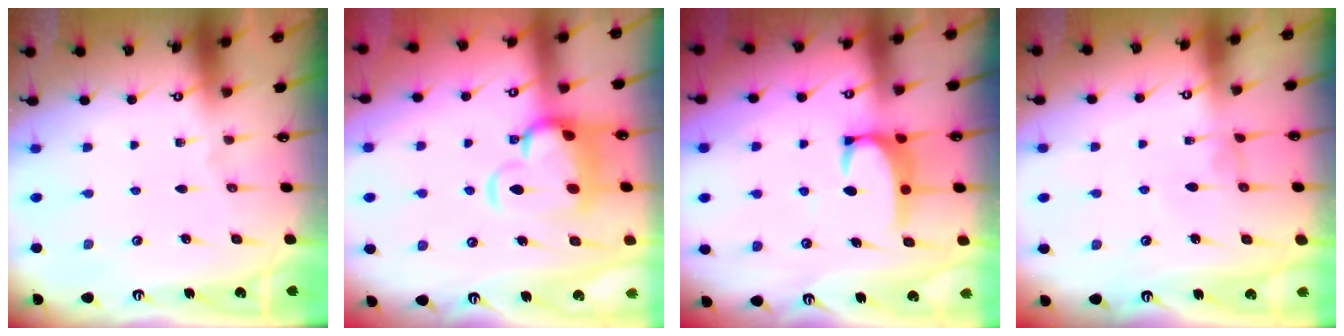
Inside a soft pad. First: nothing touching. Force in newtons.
{"total": 7.1, "press": 6.8, "slide": 1.9}
{"total": 3.0, "press": 2.9, "slide": 0.8}
{"total": 0.8, "press": 0.6, "slide": 0.5}